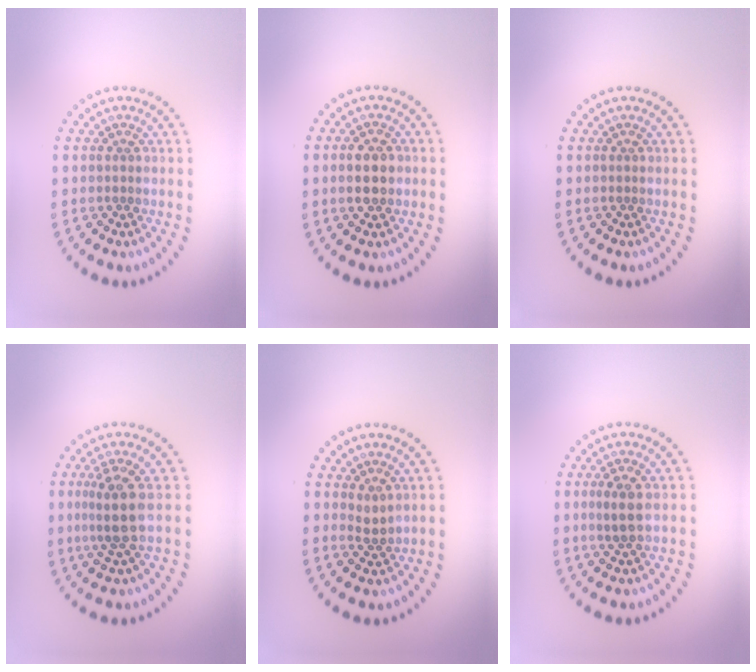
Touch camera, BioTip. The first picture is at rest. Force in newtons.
{"total": 2.8, "press": 2.8, "slide": 0.1}
{"total": 0.0}
{"total": 3.4, "press": 2.8, "slide": 2.0}
{"total": 1.2, "press": 0.9, "slide": 0.8}
{"total": 2.1, "press": 2.0, "slide": 0.6}